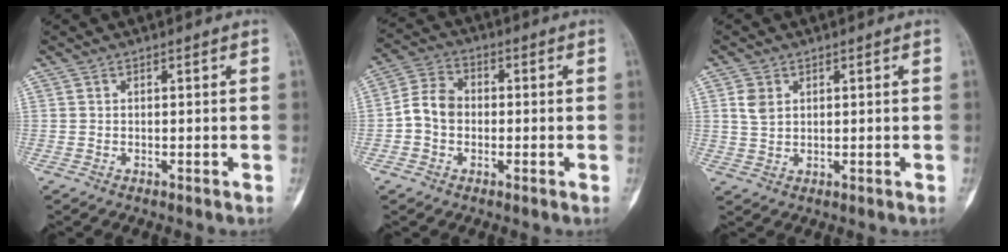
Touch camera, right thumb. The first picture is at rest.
{"total": 6.7, "force": [-0.8, 5.3, 3.9], "torque": [-0.060, 0.024, -0.028]}
{"total": 3.3, "force": [1.2, 2.4, 1.9], "torque": [-0.031, 0.000, 0.028]}